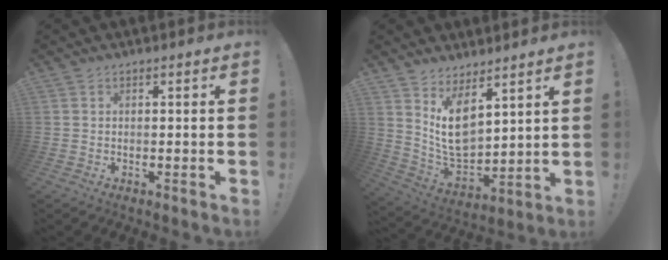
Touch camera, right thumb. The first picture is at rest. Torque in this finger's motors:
{"motor_torque": [0.47, 2.21, 0.29, 0.27, 0.17]}